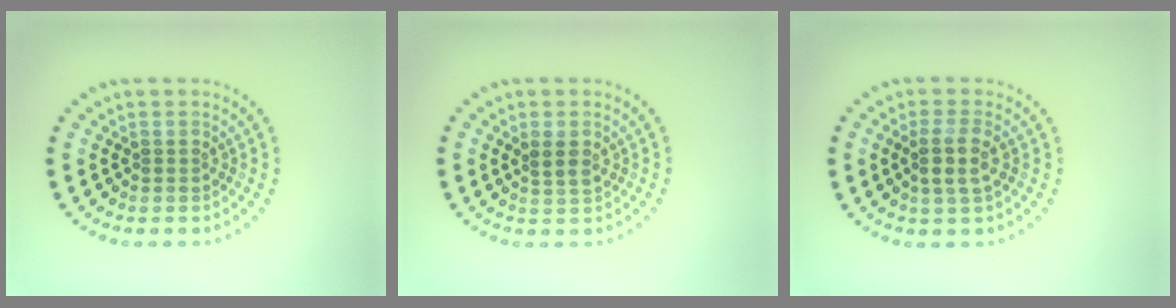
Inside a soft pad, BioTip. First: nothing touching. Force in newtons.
{"total": 1.7, "press": 1.4, "slide": 0.8}
{"total": 2.5, "press": 2.2, "slide": 1.2}